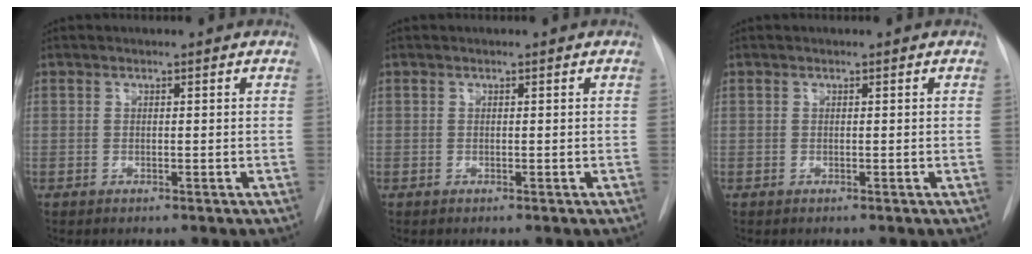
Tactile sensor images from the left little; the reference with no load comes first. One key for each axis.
{"total": 0.0}
{"total": 0.0}